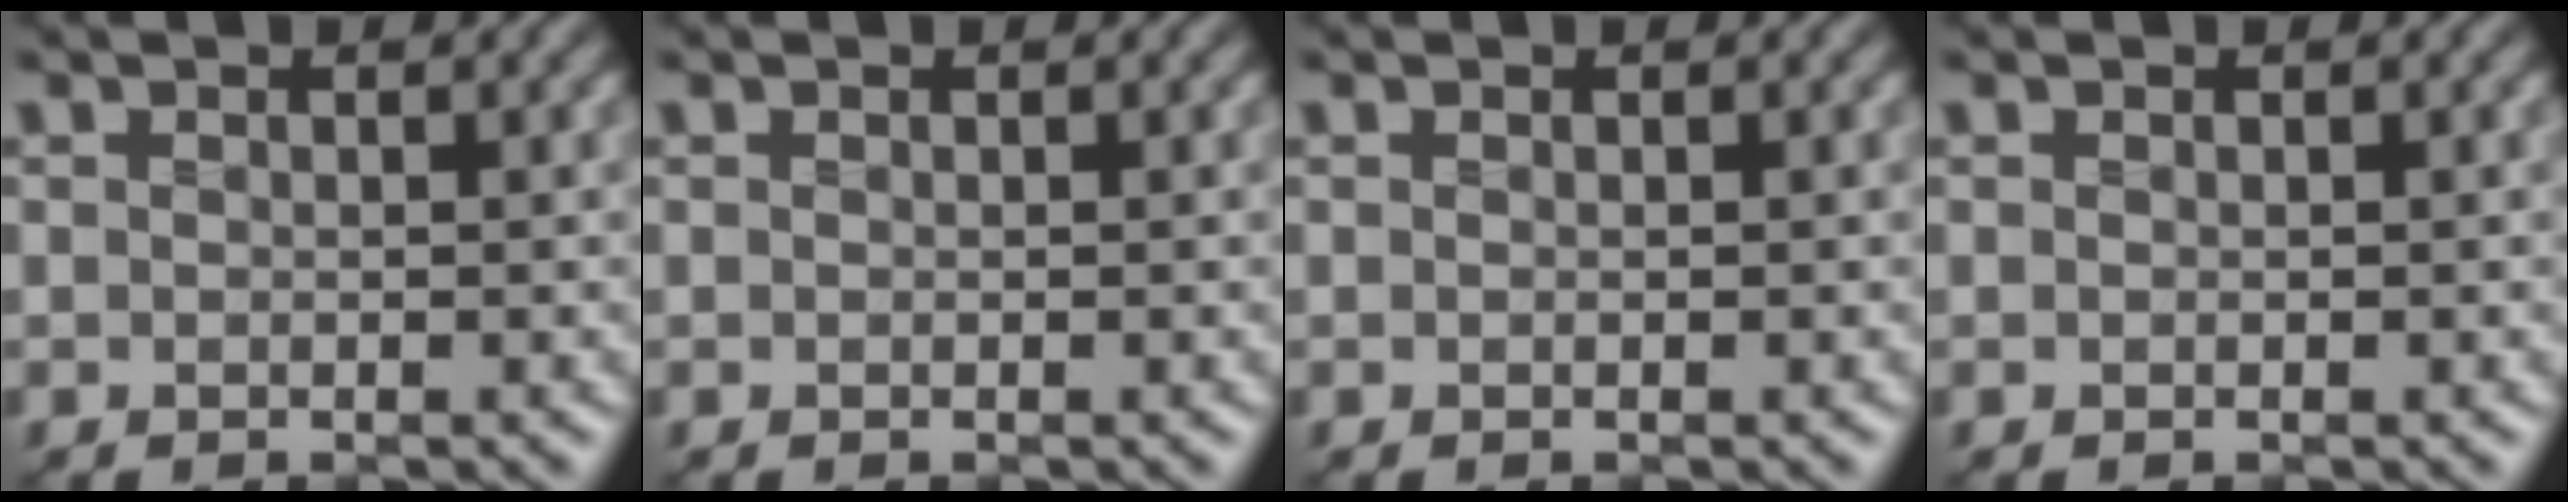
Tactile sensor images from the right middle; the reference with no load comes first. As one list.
[{"total": 0.0}, {"total": 0.0}, {"total": 0.0}]